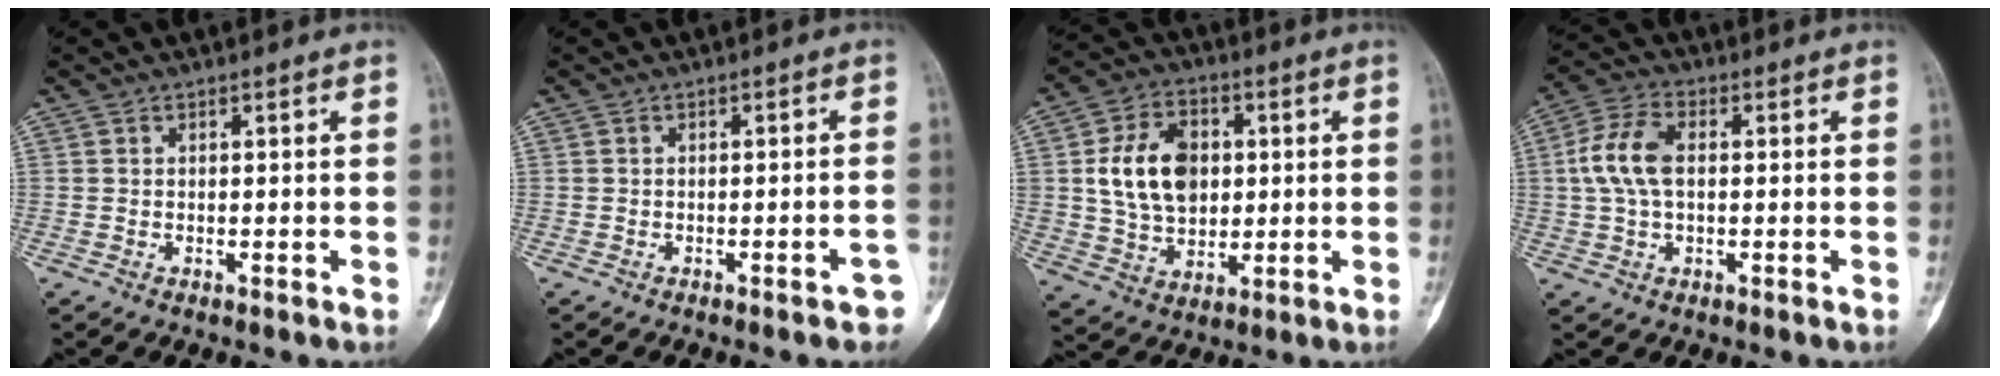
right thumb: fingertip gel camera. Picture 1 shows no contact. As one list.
[{"total": 3.2, "force": [-1.8, 0.6, 2.6], "torque": [-0.031, 0.014, -0.020]}, {"total": 14.3, "force": [2.1, 10.2, 9.8], "torque": [-0.140, 0.000, 0.042]}, {"total": 9.0, "force": [0.9, 5.2, 7.3], "torque": [-0.159, 0.020, 0.015]}]